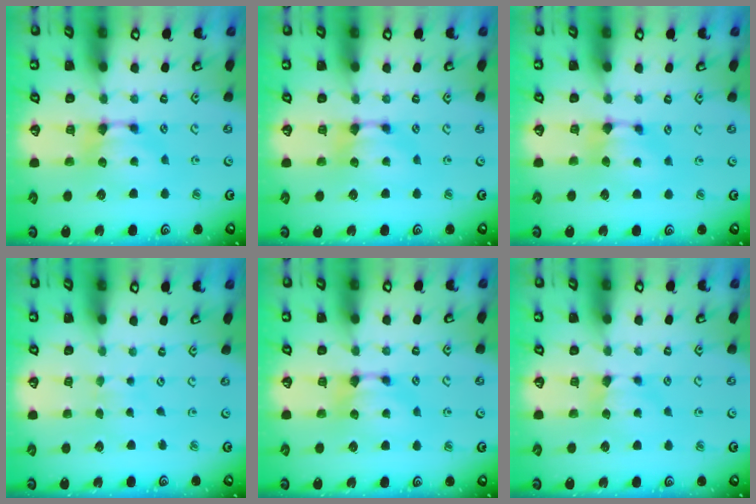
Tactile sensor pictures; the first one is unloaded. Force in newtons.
{"total": 0.0}
{"total": 0.8, "press": 0.3, "slide": 0.7}
{"total": 3.6, "press": 3.6, "slide": 0.1}
{"total": 0.0}
{"total": 1.8, "press": 1.7, "slide": 0.5}